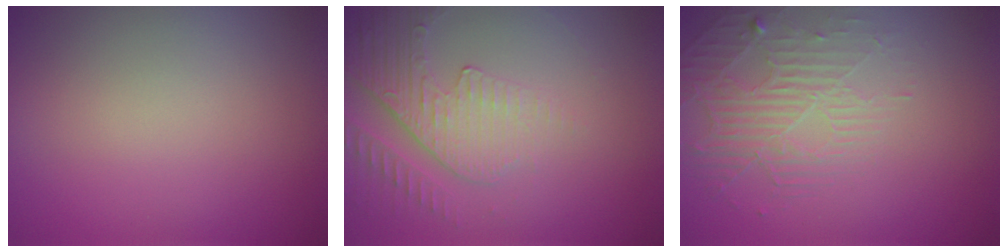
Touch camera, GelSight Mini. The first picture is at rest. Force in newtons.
{"total": 4.9, "press": 3.3, "slide": 3.6}
{"total": 2.3, "press": 1.7, "slide": 1.6}